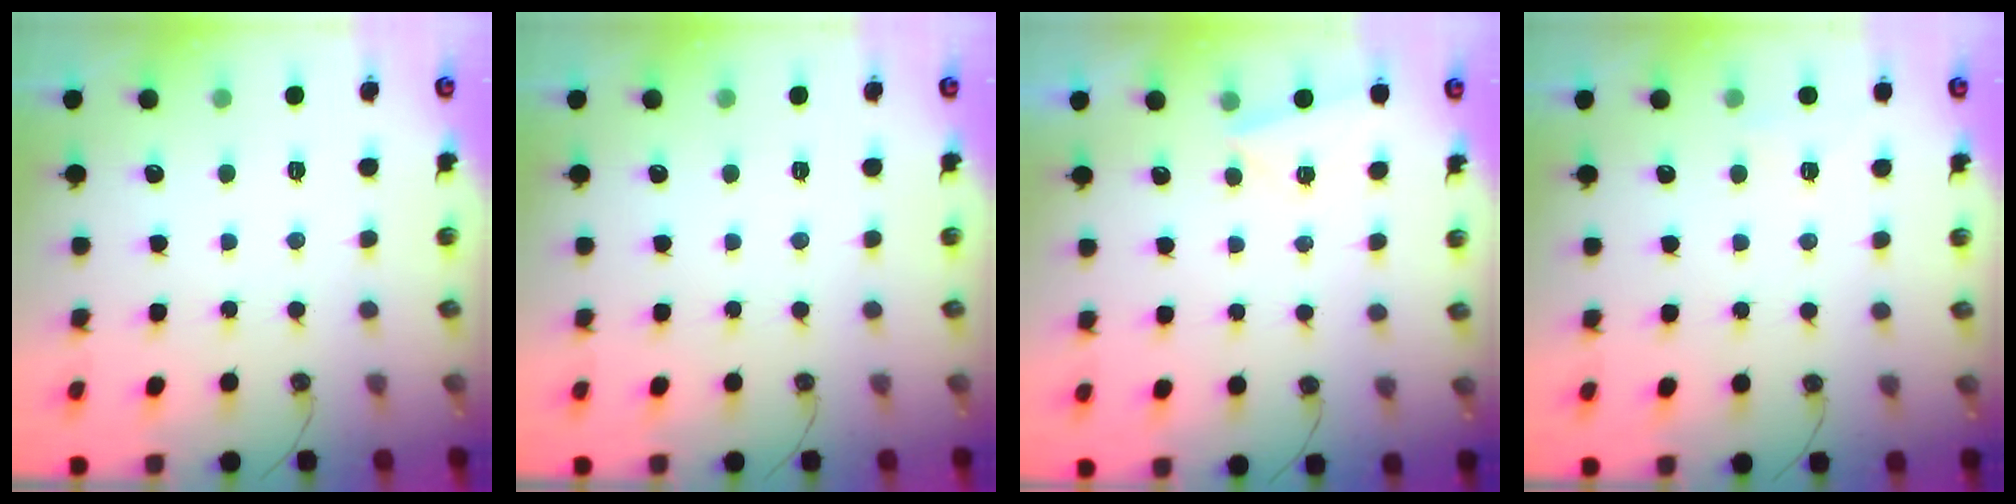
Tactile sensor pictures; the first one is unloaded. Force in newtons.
{"total": 0.0}
{"total": 3.1, "press": 2.1, "slide": 2.4}
{"total": 2.7, "press": 2.3, "slide": 1.5}